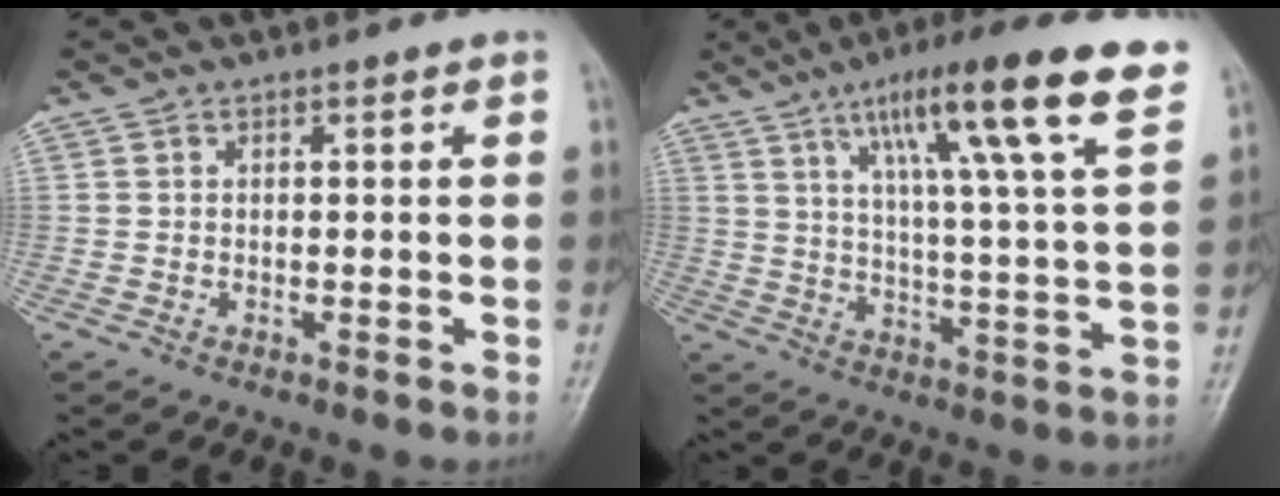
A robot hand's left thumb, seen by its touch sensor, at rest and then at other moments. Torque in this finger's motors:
{"motor_torque": [0.45, 0.38, 1.60, -1.17, 0.14]}